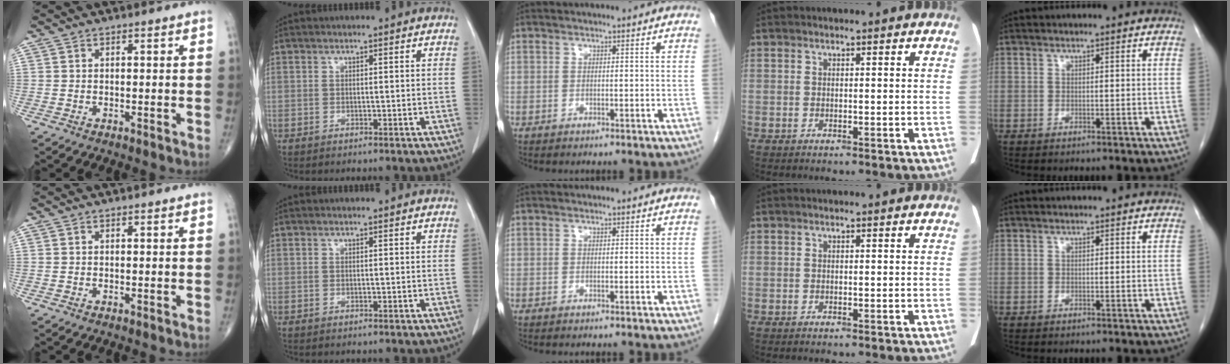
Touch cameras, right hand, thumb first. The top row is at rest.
{}